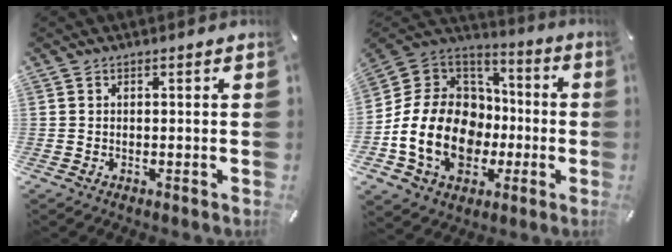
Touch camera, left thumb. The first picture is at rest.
{"total": 20.6, "force": [-4.8, 16.1, 12.0], "torque": [-0.270, 0.012, -0.075]}